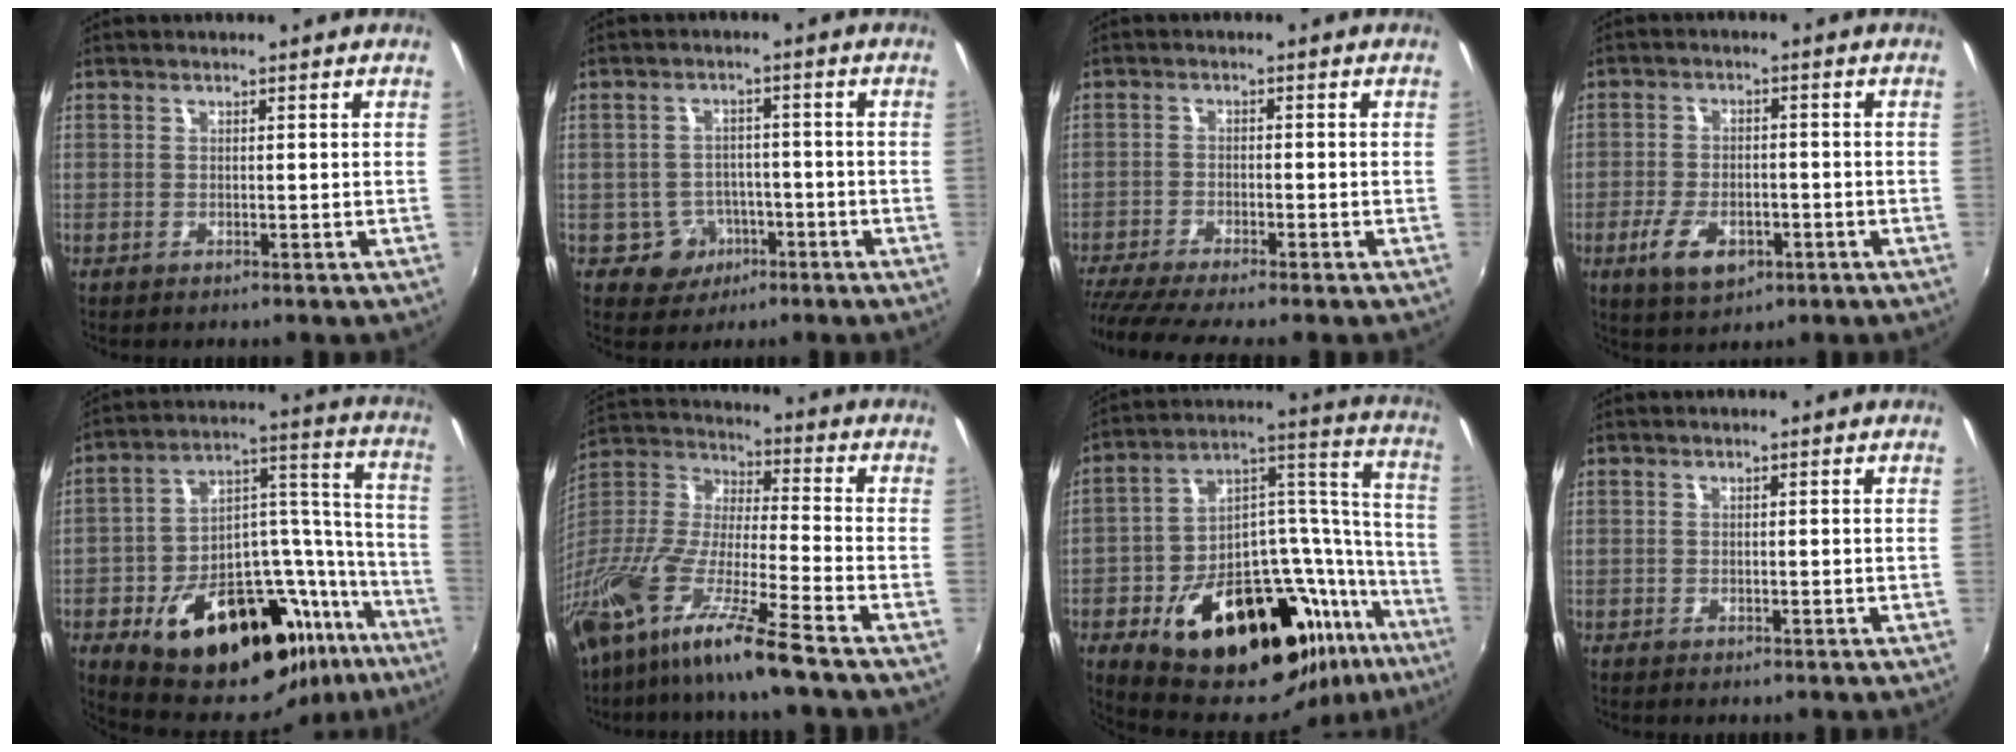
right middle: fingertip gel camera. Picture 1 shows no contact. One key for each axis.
{"total": 4.8, "fx": -2.3, "fy": 4.1, "fz": 0.7, "tx": -0.023, "ty": 0.013, "tz": -0.025}
{"total": 9.4, "fx": -8.2, "fy": -0.5, "fz": 4.6, "tx": -0.111, "ty": -0.039, "tz": -0.140}
{"total": 7.5, "fx": -3.4, "fy": 3.7, "fz": 5.6, "tx": -0.126, "ty": -0.012, "tz": -0.056}
{"total": 31.9, "fx": -19.6, "fy": 14.9, "fz": 20.2, "tx": -0.293, "ty": 0.045, "tz": -0.272}
{"total": 19.9, "fx": -14.1, "fy": 0.6, "fz": 13.9, "tx": -0.261, "ty": -0.041, "tz": -0.266}
{"total": 35.6, "fx": -21.0, "fy": 15.8, "fz": 24.0, "tx": -0.339, "ty": 0.042, "tz": -0.301}
{"total": 0.0}